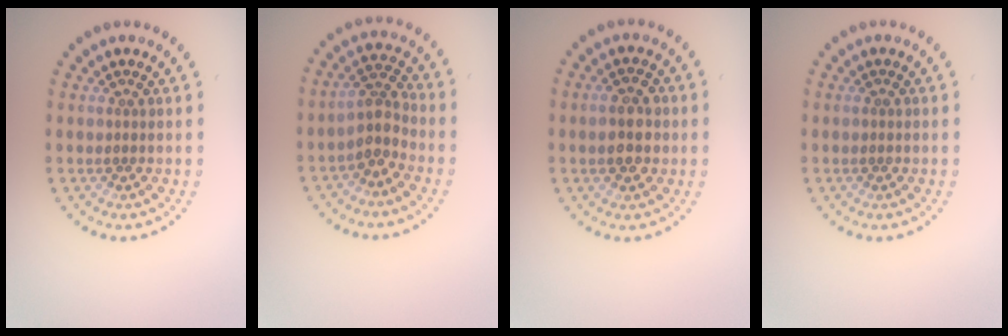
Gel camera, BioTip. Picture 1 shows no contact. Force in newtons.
{"total": 2.8, "press": 2.3, "slide": 1.7}
{"total": 3.9, "press": 3.9, "slide": 0.1}
{"total": 0.5, "press": 0.5, "slide": 0.0}